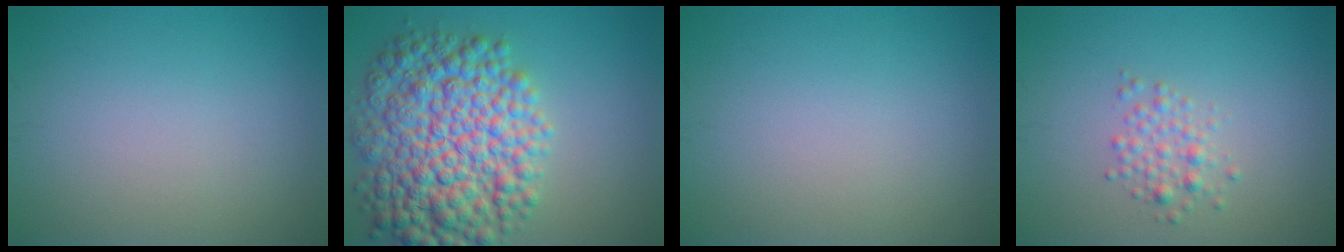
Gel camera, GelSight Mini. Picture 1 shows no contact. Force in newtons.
{"total": 11.3, "press": 11.3, "slide": 0.1}
{"total": 0.0}
{"total": 1.9, "press": 1.9, "slide": 0.1}